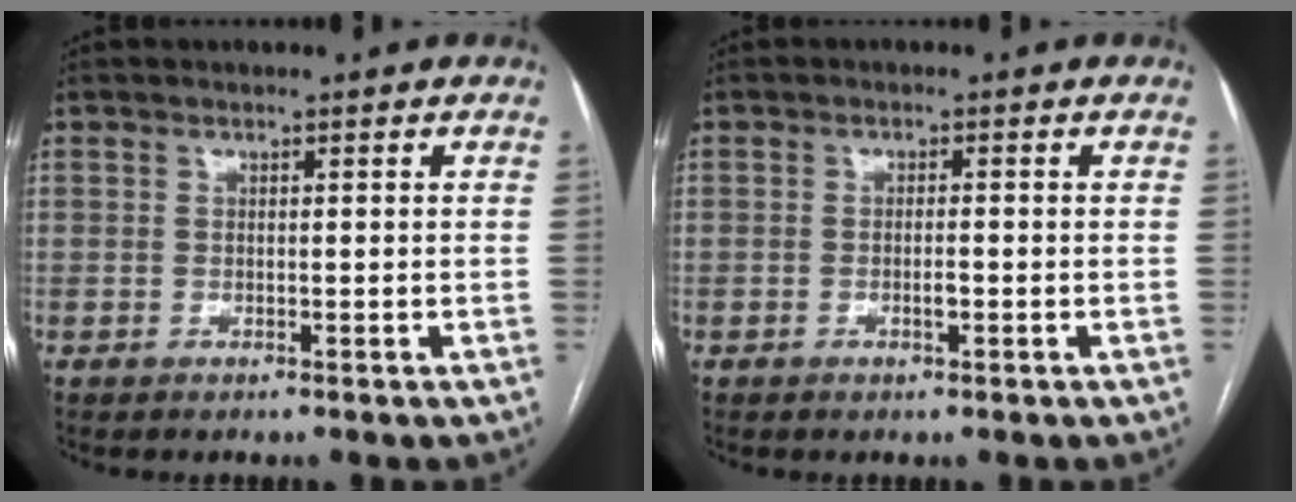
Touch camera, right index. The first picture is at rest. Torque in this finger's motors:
{"motor_torque": [-0.20, 0.09, 0.00, 0.00]}